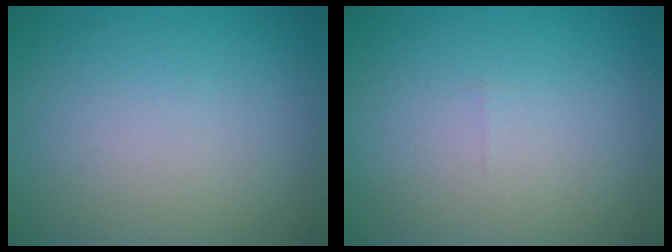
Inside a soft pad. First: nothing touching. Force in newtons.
{"total": 0.0}